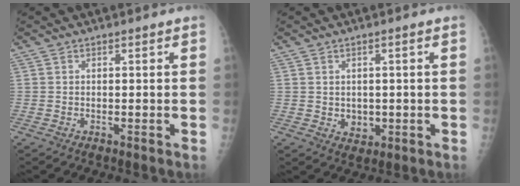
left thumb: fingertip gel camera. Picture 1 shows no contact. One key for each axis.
{"total": 3.3, "fx": -0.2, "fy": 2.7, "fz": 2.0, "tx": -0.012, "ty": -0.002, "tz": 0.006}